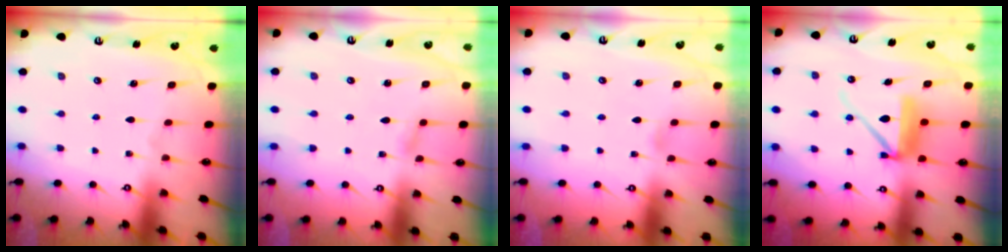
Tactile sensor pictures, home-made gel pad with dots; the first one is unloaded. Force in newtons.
{"total": 1.6, "press": 1.6, "slide": 0.1}
{"total": 2.6, "press": 2.6, "slide": 0.3}
{"total": 10.8, "press": 10.7, "slide": 1.1}